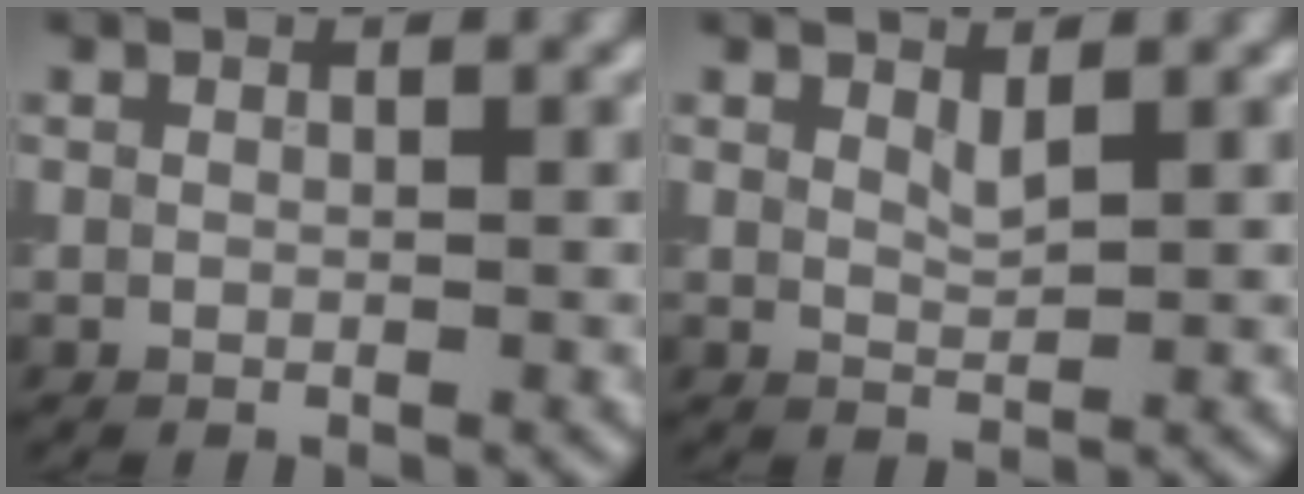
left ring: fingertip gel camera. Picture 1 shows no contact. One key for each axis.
{"total": 1.2, "fx": 0.9, "fy": 0.3, "fz": 0.8, "tx": -0.018, "ty": -0.002, "tz": 0.017}